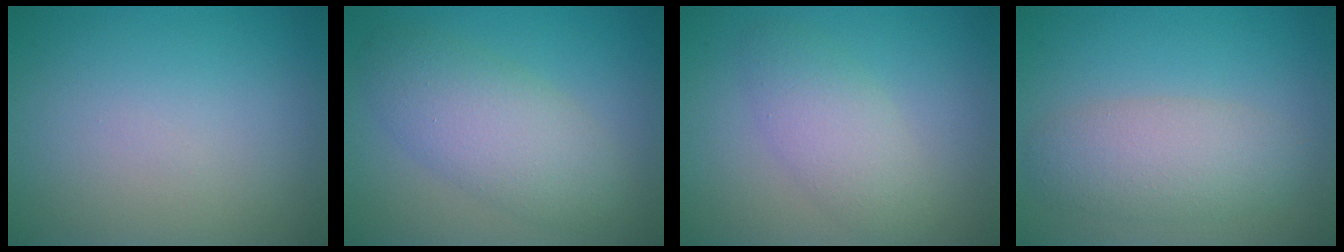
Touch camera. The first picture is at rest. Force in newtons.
{"total": 5.4, "press": 5.4, "slide": 0.1}
{"total": 3.3, "press": 3.3, "slide": 0.2}
{"total": 4.2, "press": 4.2, "slide": 0.1}